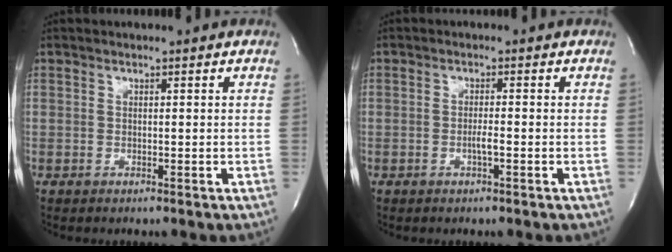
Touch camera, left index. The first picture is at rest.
{"total": 1.5, "force": [-0.7, 0.0, 1.3], "torque": [-0.026, -0.004, -0.014]}